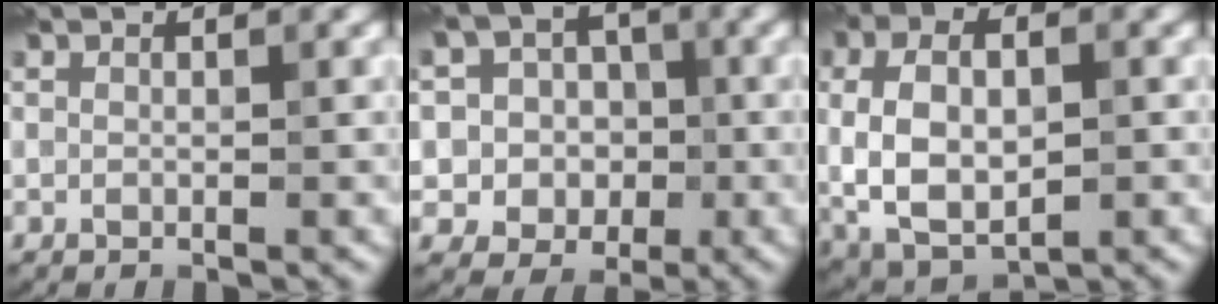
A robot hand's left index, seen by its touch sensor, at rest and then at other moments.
{"total": 6.3, "force": [0.0, 6.1, 1.8], "torque": [-0.027, 0.022, -0.033]}
{"total": 8.8, "force": [-0.4, 5.2, 7.1], "torque": [-0.155, -0.006, 0.006]}